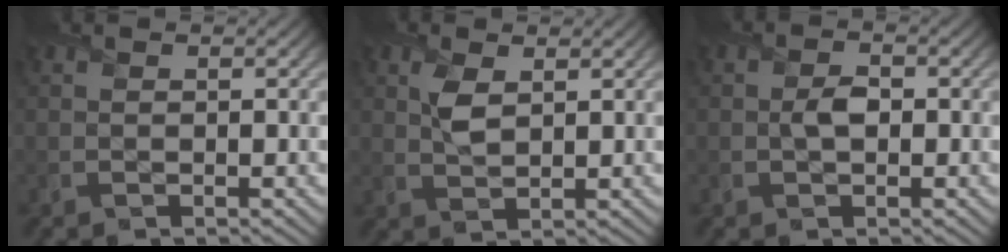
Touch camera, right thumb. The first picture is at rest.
{"total": 3.1, "force": [1.2, 1.6, 2.3], "torque": [-0.056, 0.001, 0.025]}
{"total": 2.3, "force": [-0.1, 1.5, 1.7], "torque": [-0.034, 0.000, -0.003]}